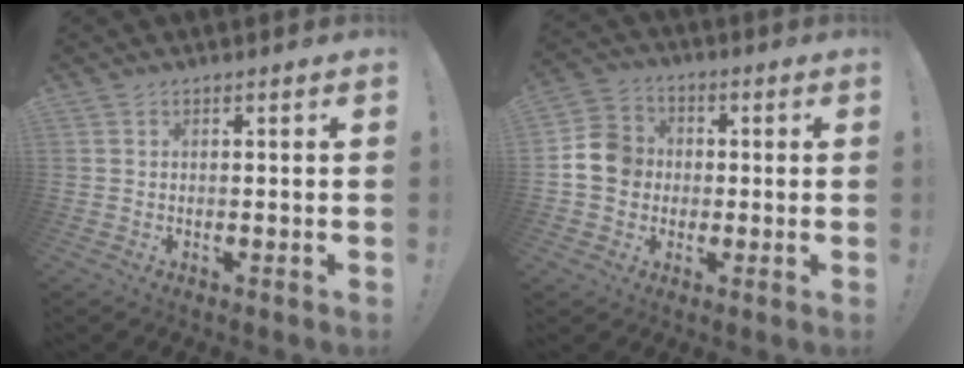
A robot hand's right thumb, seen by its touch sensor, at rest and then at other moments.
{"total": 10.5, "force": [-0.1, 9.6, 4.2], "torque": [-0.064, 0.017, 0.004]}